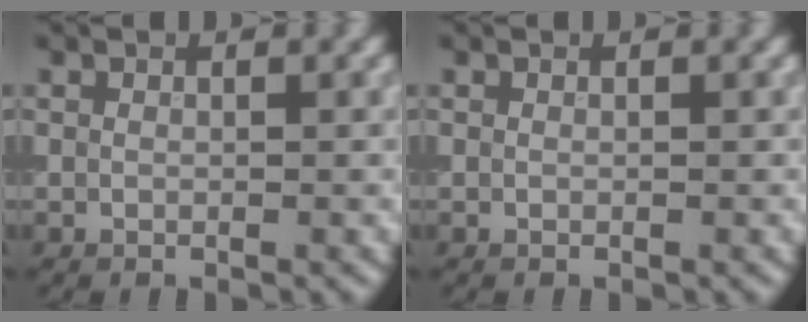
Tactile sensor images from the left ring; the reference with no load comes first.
{"total": 0.0}